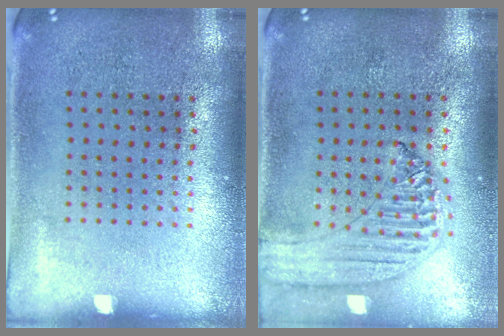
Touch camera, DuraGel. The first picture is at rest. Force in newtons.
{"total": 1.3, "press": 1.2, "slide": 0.2}